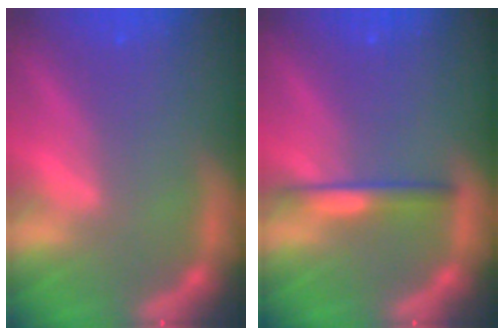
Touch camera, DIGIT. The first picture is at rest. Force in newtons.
{"total": 2.4}